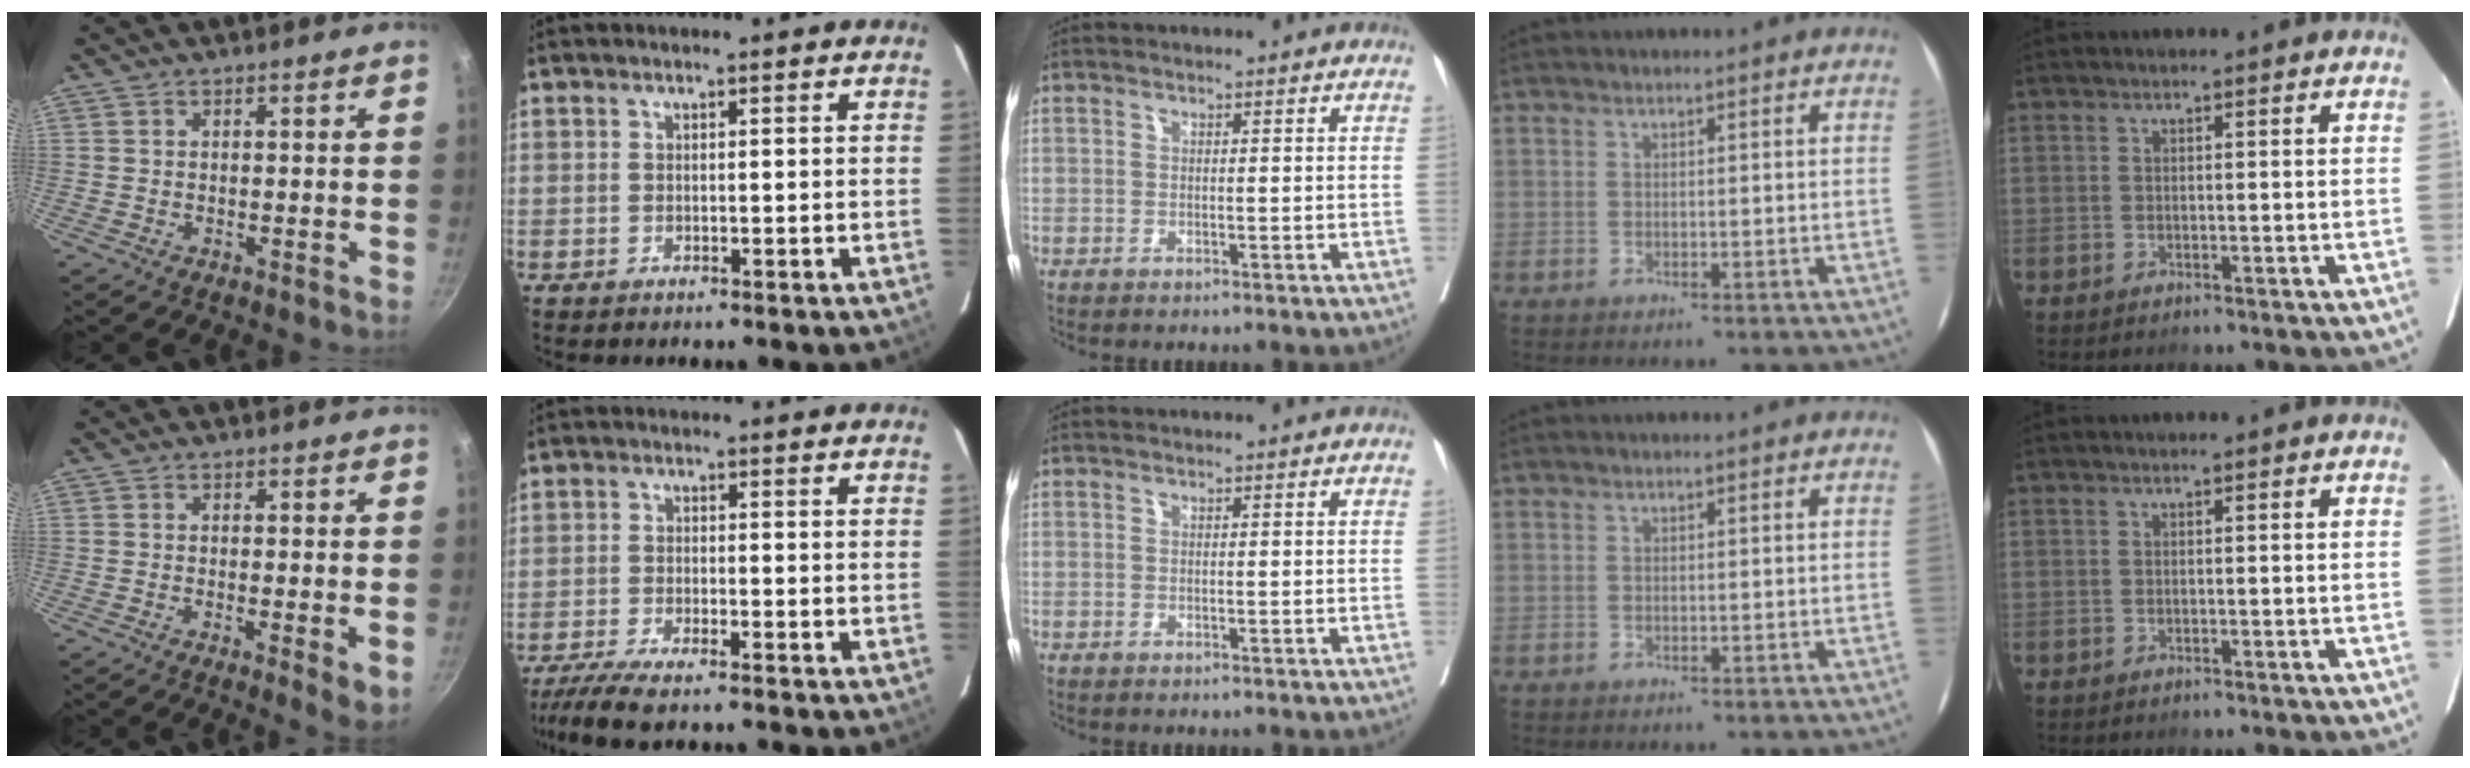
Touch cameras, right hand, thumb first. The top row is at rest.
{"thumb": {"total": 3.9, "force": [-0.6, 0.7, 3.8], "torque": [-0.062, -0.014, -0.009]}, "index": {"total": 7.7, "force": [-6.2, 0.8, 4.4], "torque": [-0.074, -0.018, -0.106]}}